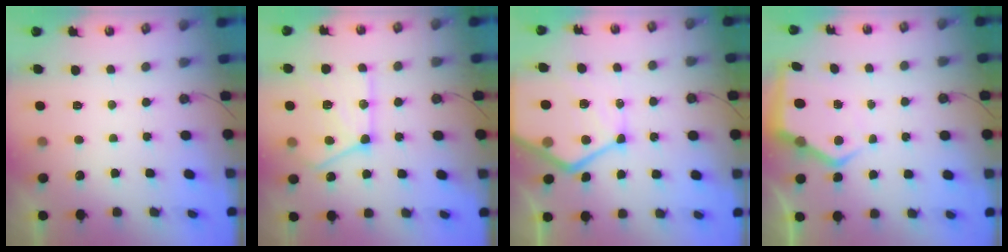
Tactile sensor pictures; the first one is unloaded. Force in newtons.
{"total": 20.1, "press": 20.0, "slide": 2.3}
{"total": 21.9, "press": 21.8, "slide": 2.4}
{"total": 6.4, "press": 6.4, "slide": 0.4}